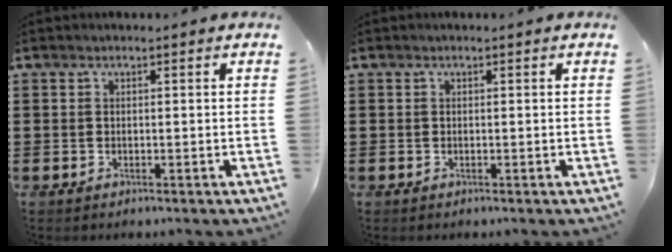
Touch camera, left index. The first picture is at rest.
{"total": 0.0}